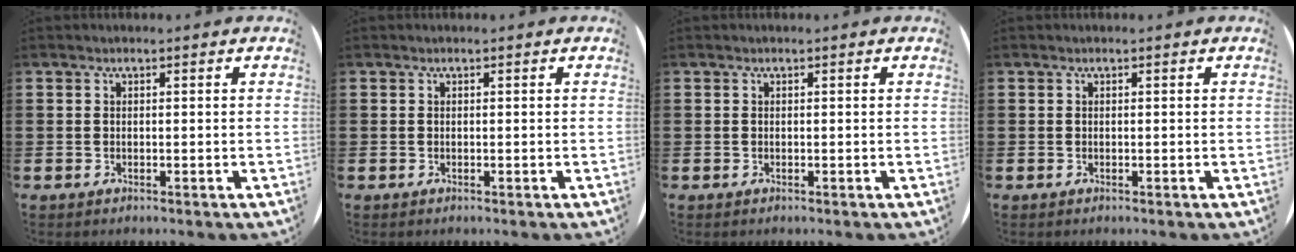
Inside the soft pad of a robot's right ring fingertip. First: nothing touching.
{"total": 0.0}
{"total": 0.0}
{"total": 0.0}